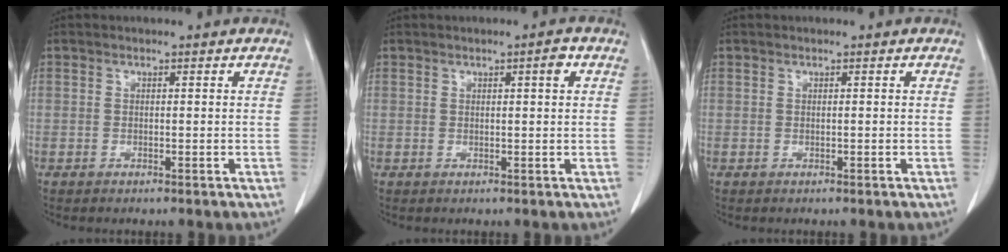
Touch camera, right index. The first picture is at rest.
{"total": 1.6, "force": [0.7, 0.2, 1.5], "torque": [-0.020, 0.002, 0.008]}
{"total": 0.0}